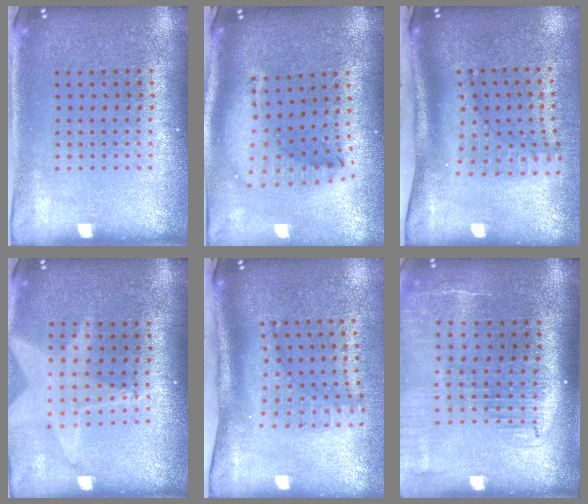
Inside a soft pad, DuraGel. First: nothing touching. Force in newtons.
{"total": 1.9, "press": 1.5, "slide": 1.2}
{"total": 2.1, "press": 1.5, "slide": 1.4}
{"total": 1.8, "press": 1.5, "slide": 1.0}
{"total": 2.3, "press": 1.6, "slide": 1.7}
{"total": 2.0, "press": 1.6, "slide": 1.2}